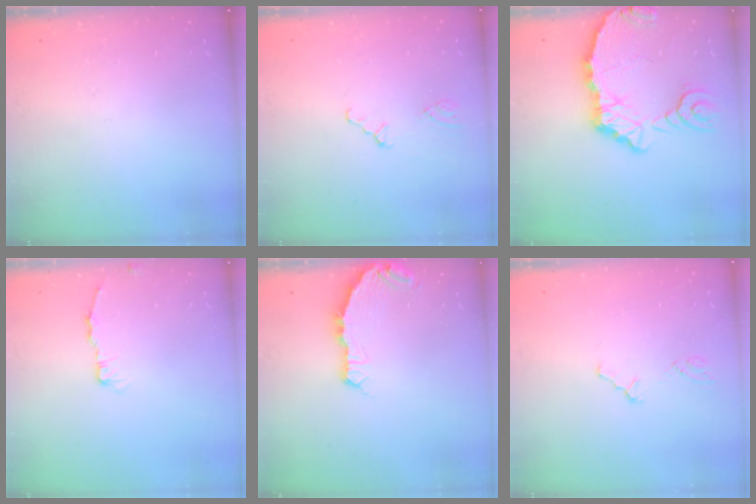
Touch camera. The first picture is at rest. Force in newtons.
{"total": 0.0}
{"total": 12.1, "press": 12.0, "slide": 1.7}
{"total": 5.0, "press": 5.0, "slide": 0.5}
{"total": 6.6, "press": 5.5, "slide": 3.7}
{"total": 0.0}